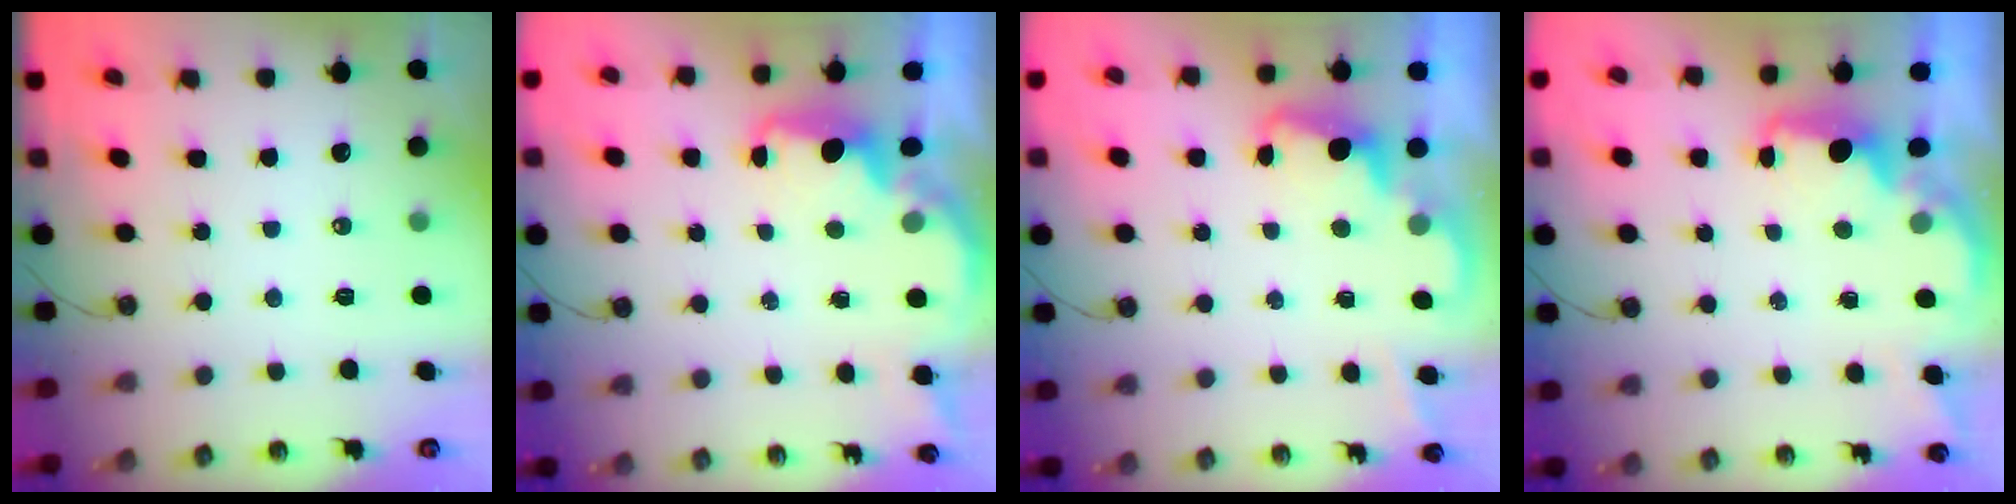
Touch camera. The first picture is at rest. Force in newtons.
{"total": 2.1, "press": 2.0, "slide": 0.8}
{"total": 2.5, "press": 2.4, "slide": 0.6}
{"total": 2.1, "press": 1.9, "slide": 0.8}